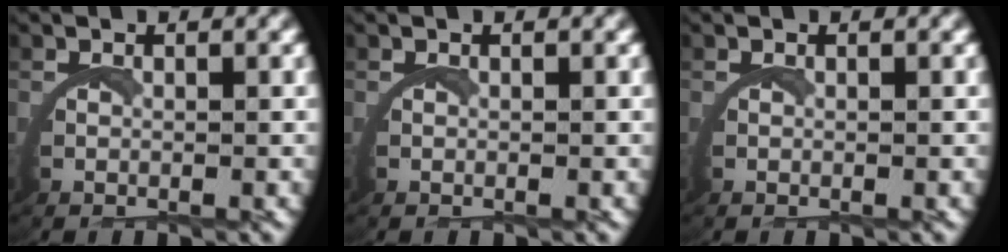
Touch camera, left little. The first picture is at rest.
{"total": 0.0}
{"total": 0.0}